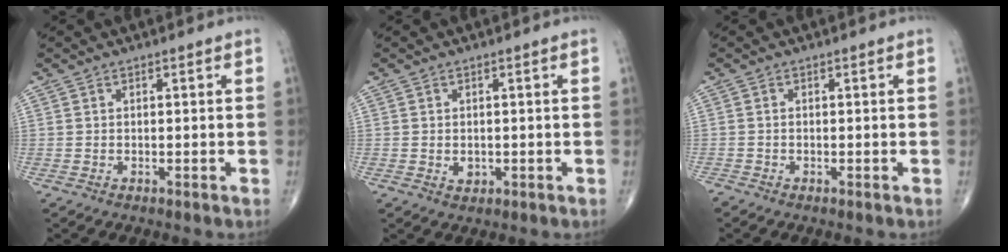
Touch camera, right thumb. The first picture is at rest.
{"total": 1.6, "force": [-0.2, 1.2, 1.0], "torque": [-0.009, -0.001, 0.001]}
{"total": 0.7, "force": [-0.6, 0.3, 0.1], "torque": [0.001, -0.001, -0.015]}